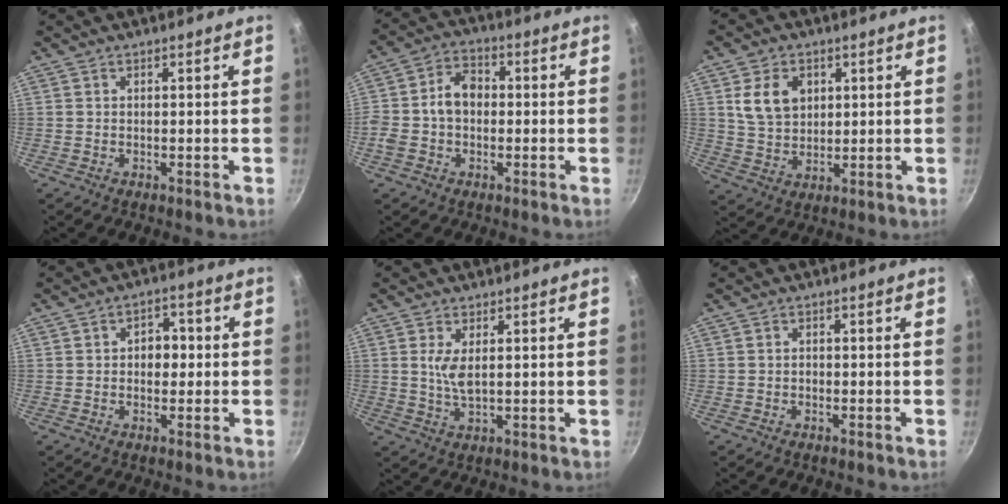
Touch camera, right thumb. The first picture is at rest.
{"total": 8.2, "force": [-0.5, 6.2, 5.4], "torque": [-0.074, 0.025, -0.023]}
{"total": 8.8, "force": [2.7, 6.6, 5.1], "torque": [-0.071, -0.009, 0.052]}
{"total": 4.9, "force": [0.3, 3.6, 3.3], "torque": [-0.013, 0.009, -0.001]}
{"total": 4.4, "force": [1.2, 1.7, 3.8], "torque": [-0.075, -0.011, 0.026]}
{"total": 0.7, "force": [-0.2, 0.6, 0.3], "torque": [-0.004, 0.003, -0.004]}